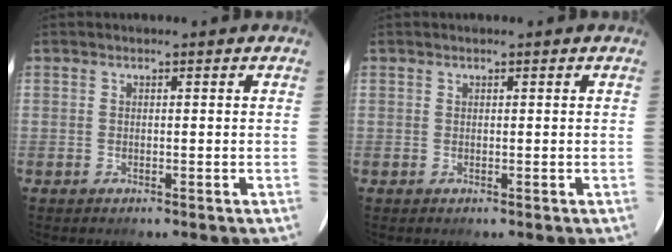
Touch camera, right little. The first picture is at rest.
{"total": 0.0}